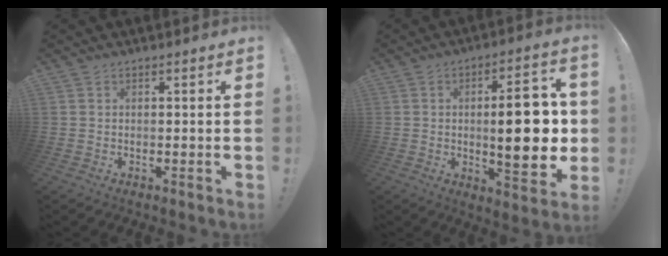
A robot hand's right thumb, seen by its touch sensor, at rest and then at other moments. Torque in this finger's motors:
{"motor_torque": [0.34, 0.51, 1.21, -0.14, 0.10]}